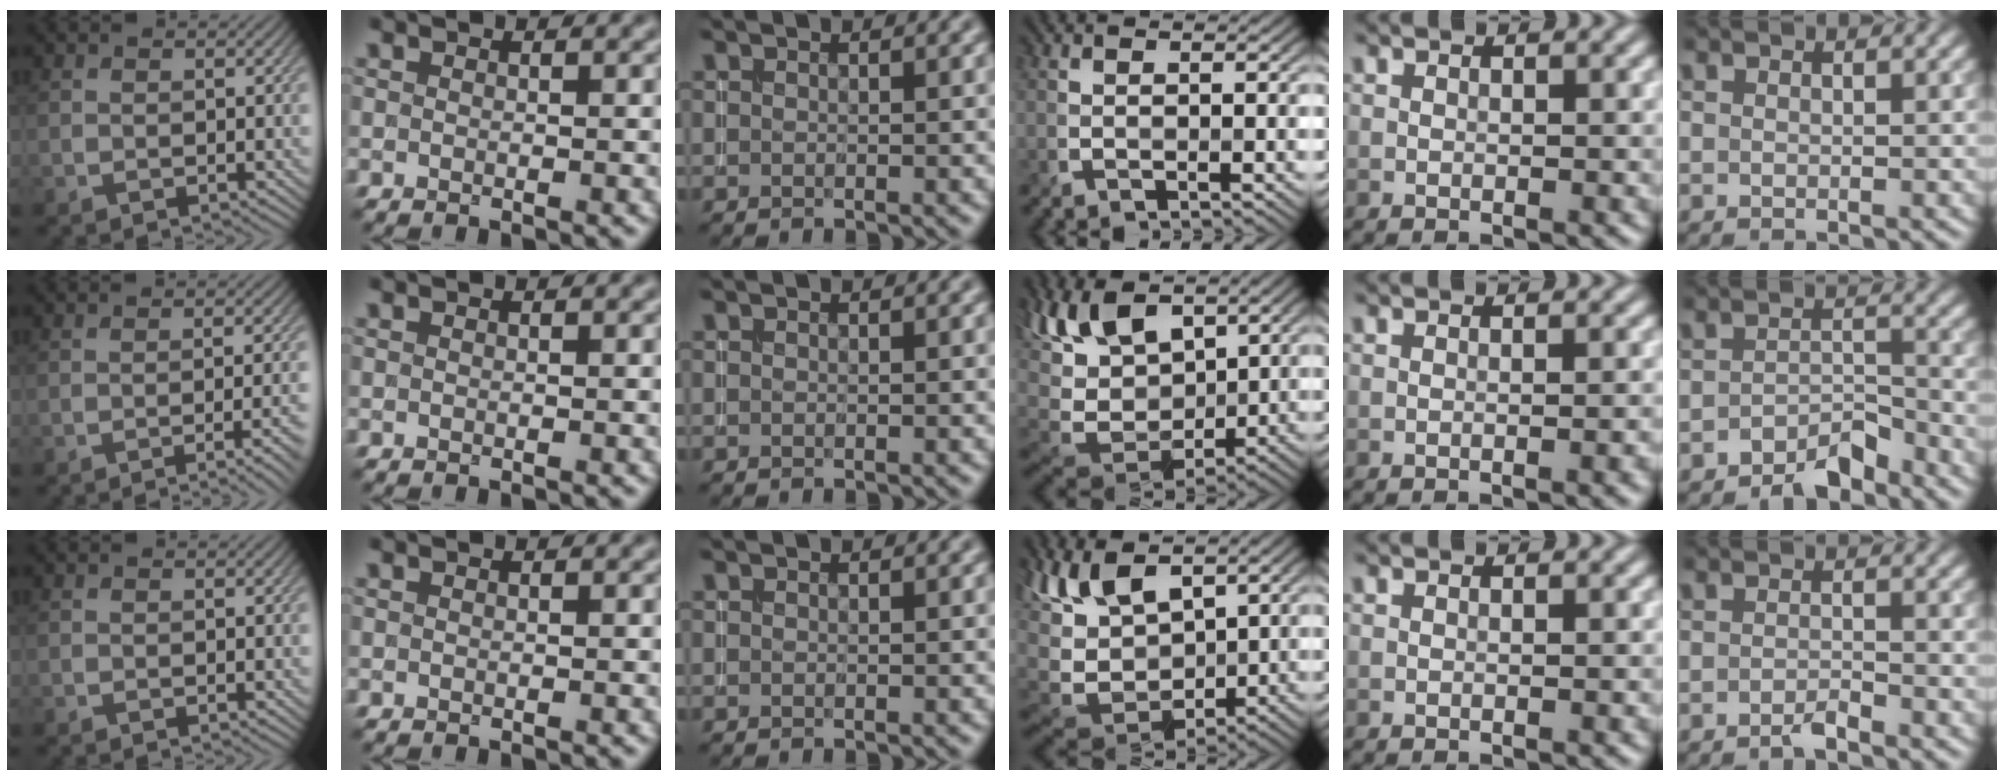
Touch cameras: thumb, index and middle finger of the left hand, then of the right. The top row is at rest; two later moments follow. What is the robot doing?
{"motion": "insert", "object": "backpack"}